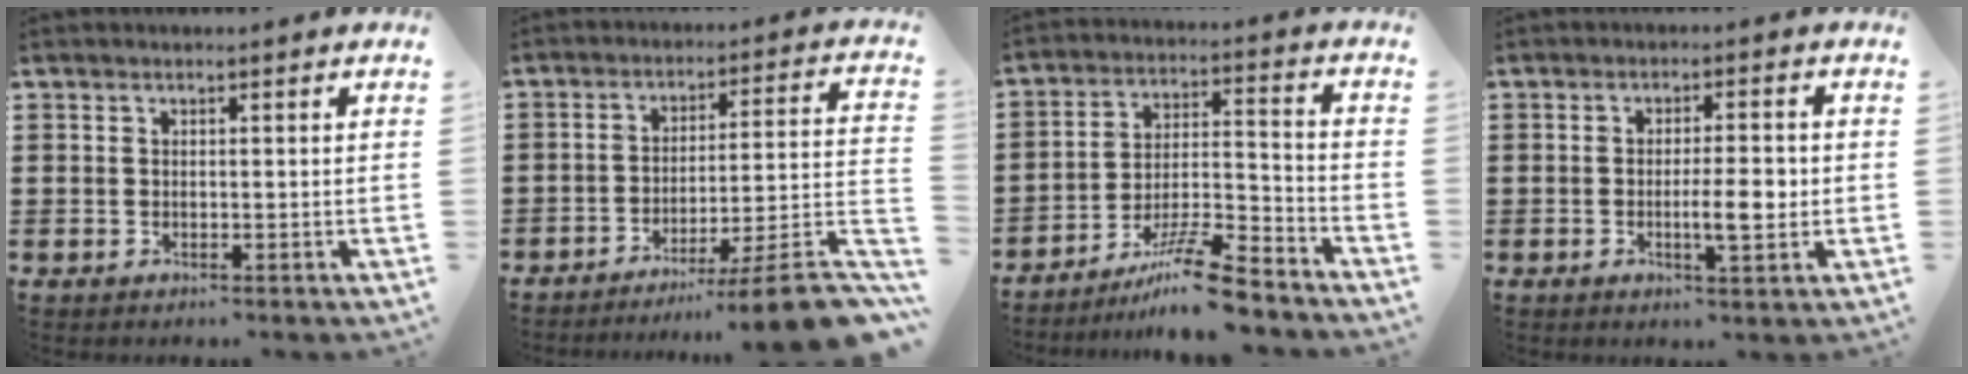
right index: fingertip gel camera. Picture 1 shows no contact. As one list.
[{"total": 7.9, "force": [-5.9, -0.3, 5.3], "torque": [-0.080, -0.008, -0.117]}, {"total": 10.5, "force": [-8.6, 0.7, 5.9], "torque": [-0.094, 0.020, -0.164]}, {"total": 5.4, "force": [-0.7, 1.3, 5.2], "torque": [-0.083, 0.001, -0.017]}]